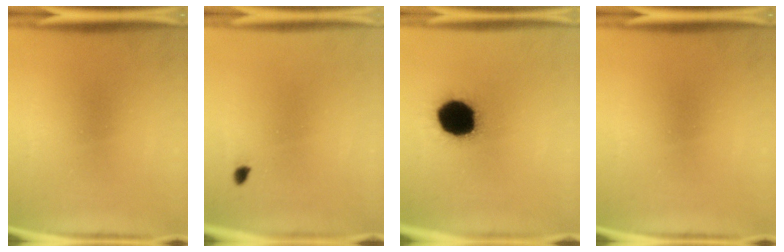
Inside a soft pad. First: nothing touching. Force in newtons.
{"total": 0.9}
{"total": 18.5}
{"total": 0.0}